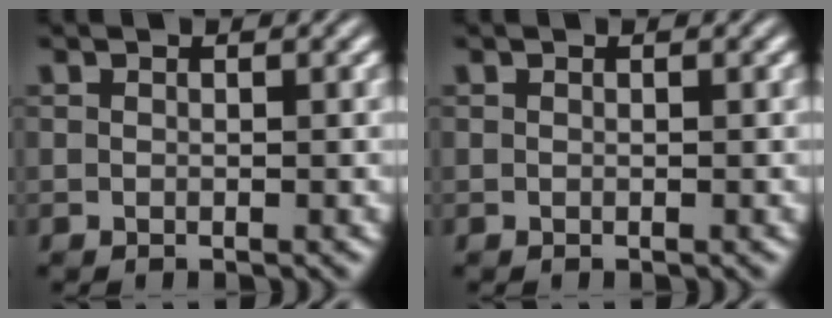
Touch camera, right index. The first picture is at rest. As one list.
[{"total": 0.0}]